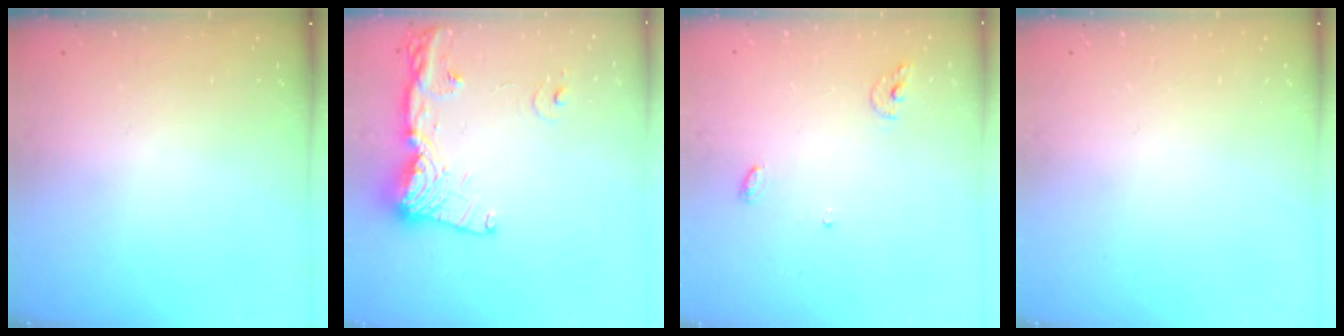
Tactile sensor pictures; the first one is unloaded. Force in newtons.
{"total": 16.5, "press": 16.4, "slide": 2.1}
{"total": 5.0, "press": 5.0, "slide": 0.4}
{"total": 0.0}